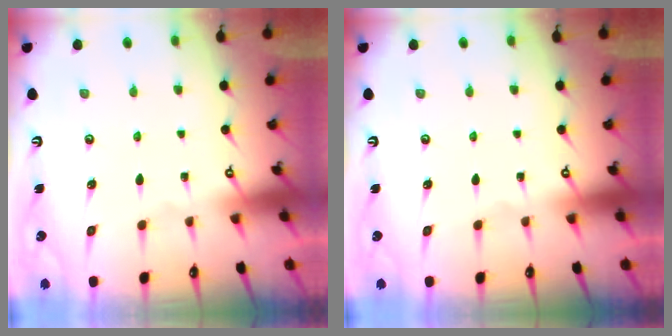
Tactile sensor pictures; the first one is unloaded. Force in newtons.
{"total": 0.0}